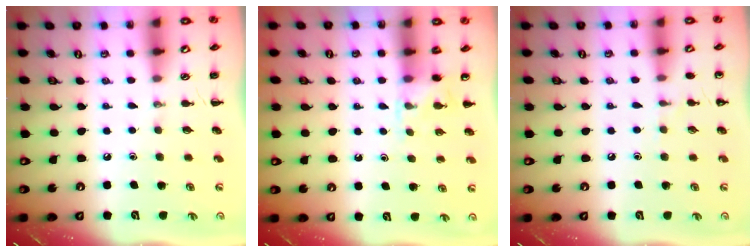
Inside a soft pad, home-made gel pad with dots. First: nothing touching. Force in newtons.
{"total": 6.0, "press": 5.8, "slide": 1.5}
{"total": 4.8, "press": 4.5, "slide": 1.5}